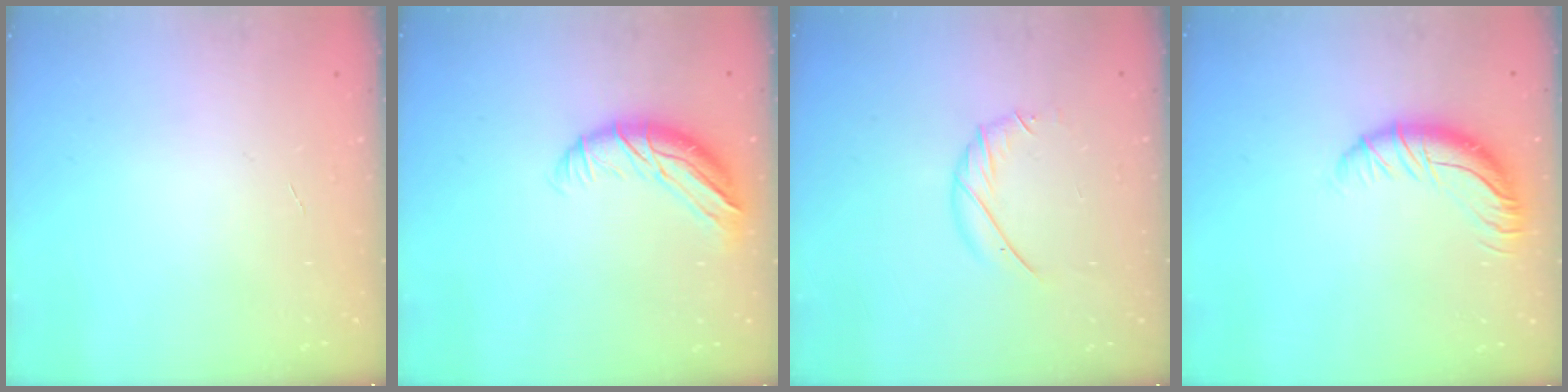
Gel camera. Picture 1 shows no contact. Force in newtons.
{"total": 10.9, "press": 10.8, "slide": 1.3}
{"total": 6.8, "press": 6.8, "slide": 0.4}
{"total": 12.2, "press": 12.1, "slide": 1.2}